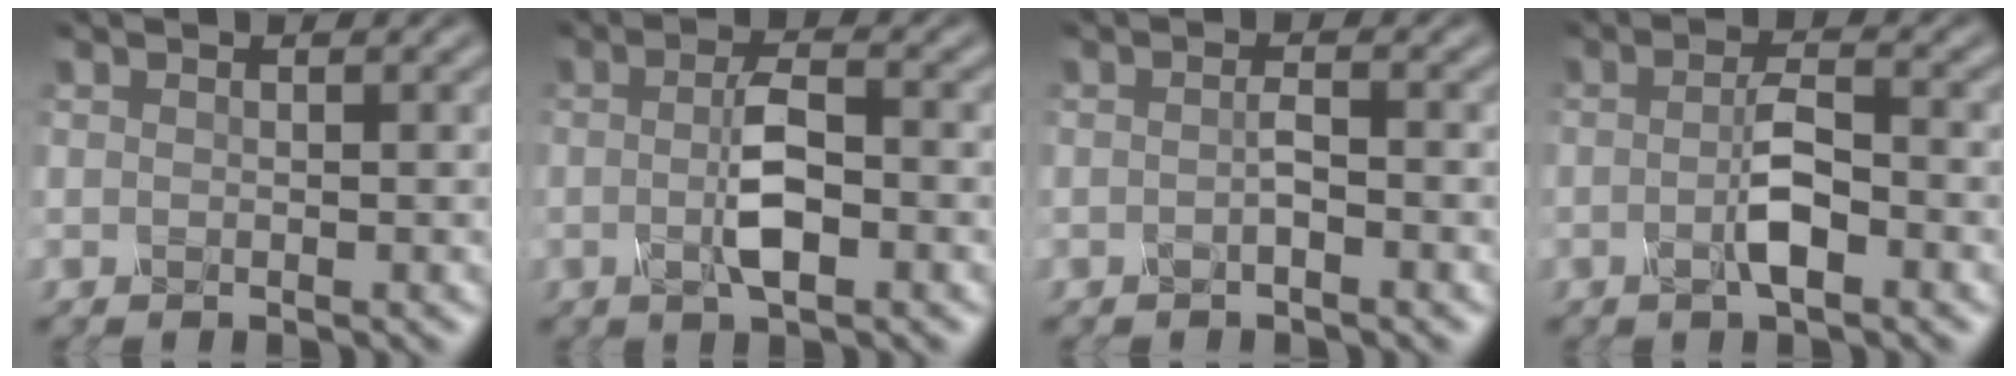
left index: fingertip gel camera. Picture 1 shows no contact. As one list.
[{"total": 3.2, "force": [-0.5, 0.7, 3.0], "torque": [-0.062, 0.005, -0.014]}, {"total": 0.9, "force": [-0.4, 0.1, 0.9], "torque": [-0.018, 0.004, -0.012]}, {"total": 2.7, "force": [-0.9, 0.5, 2.5], "torque": [-0.050, 0.011, -0.023]}]